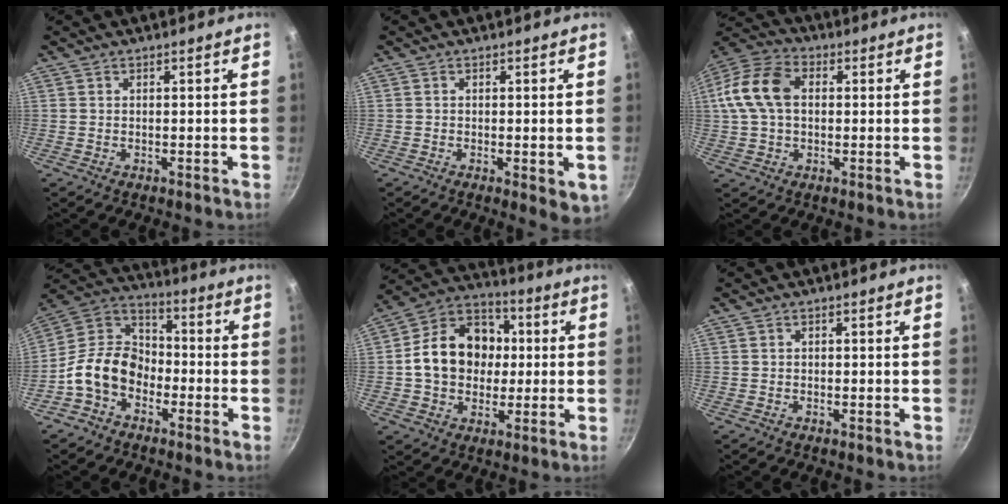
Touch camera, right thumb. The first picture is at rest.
{"total": 4.2, "force": [-0.9, 1.4, 3.9], "torque": [-0.050, -0.012, -0.011]}
{"total": 13.1, "force": [1.6, 8.9, 9.5], "torque": [-0.172, 0.027, 0.015]}
{"total": 12.8, "force": [-4.9, 9.3, 7.2], "torque": [-0.091, 0.056, -0.119]}
{"total": 16.5, "force": [0.8, 13.2, 9.9], "torque": [-0.135, 0.029, 0.001]}
{"total": 0.0}